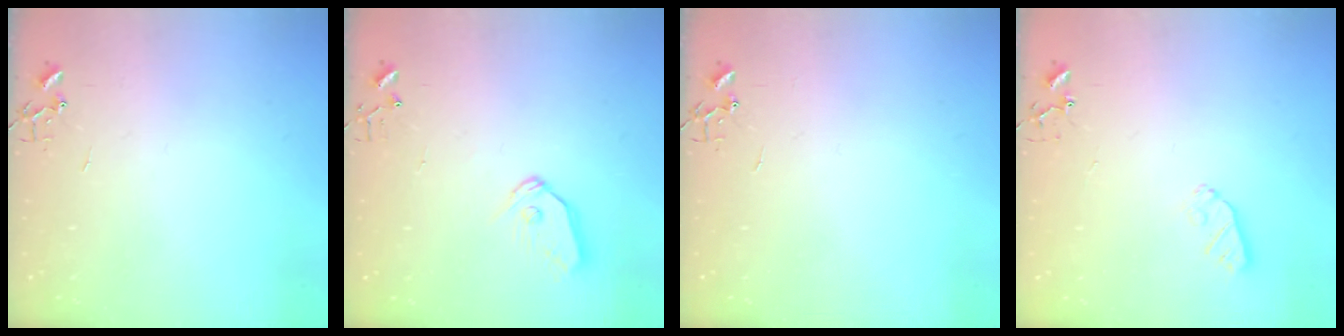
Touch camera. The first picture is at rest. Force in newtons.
{"total": 8.4, "press": 8.4, "slide": 0.5}
{"total": 0.0}
{"total": 5.5, "press": 5.4, "slide": 1.1}